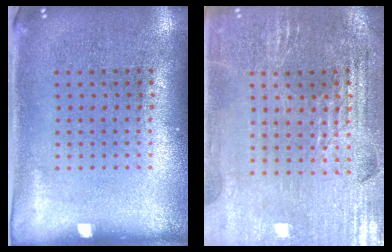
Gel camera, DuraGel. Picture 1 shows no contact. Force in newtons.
{"total": 2.9, "press": 2.8, "slide": 0.4}